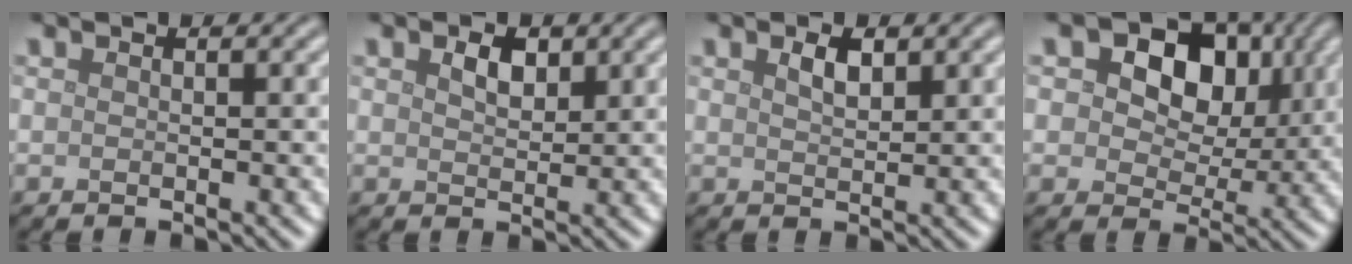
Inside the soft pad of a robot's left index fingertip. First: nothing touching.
{"total": 1.9, "force": [1.0, 1.1, 1.2], "torque": [-0.023, 0.002, 0.019]}
{"total": 1.7, "force": [1.0, 0.7, 1.2], "torque": [-0.025, 0.002, 0.020]}
{"total": 11.2, "force": [4.5, 7.6, 6.9], "torque": [-0.088, 0.030, 0.045]}